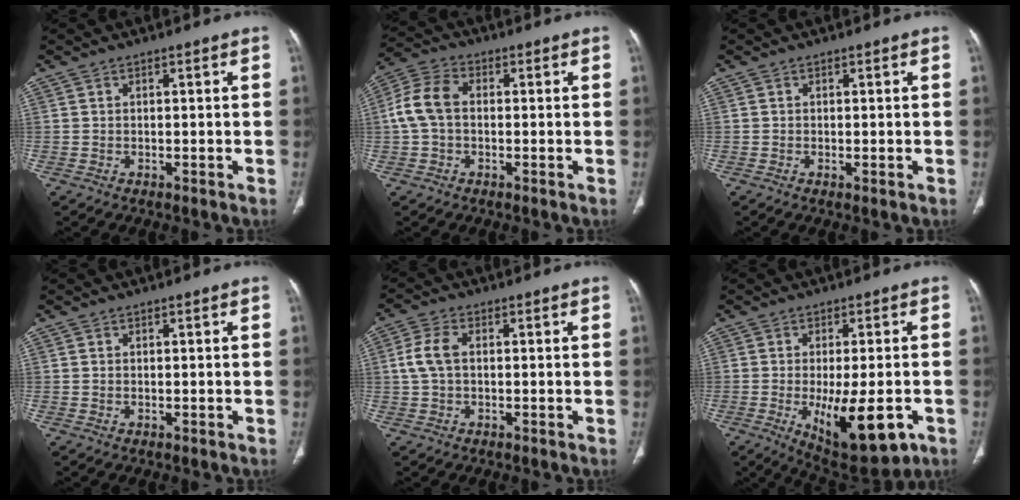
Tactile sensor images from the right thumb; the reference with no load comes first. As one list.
[{"total": 7.7, "force": [0.0, 5.3, 5.6], "torque": [-0.118, 0.026, -0.006]}, {"total": 0.6, "force": [-0.1, 0.2, 0.6], "torque": [-0.015, -0.004, -0.002]}, {"total": 0.0}, {"total": 5.1, "force": [0.4, 3.1, 4.1], "torque": [-0.099, 0.015, 0.006]}, {"total": 14.7, "force": [-4.6, 5.6, 12.8], "torque": [-0.191, -0.013, -0.050]}]